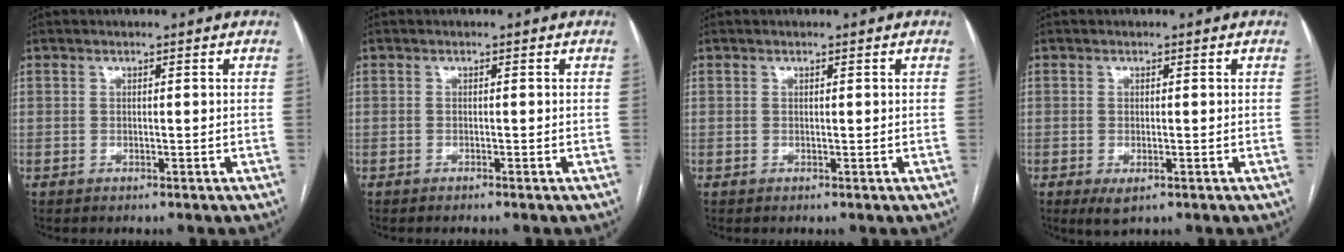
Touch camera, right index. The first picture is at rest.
{"total": 0.7, "force": [-0.5, -0.2, 0.3], "torque": [-0.006, 0.003, -0.012]}
{"total": 0.0}
{"total": 2.7, "force": [-1.2, 0.9, 2.2], "torque": [-0.035, -0.005, -0.012]}